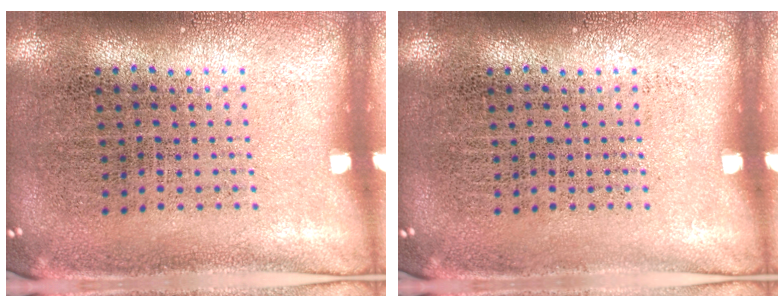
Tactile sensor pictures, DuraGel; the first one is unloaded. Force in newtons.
{"total": 0.0}